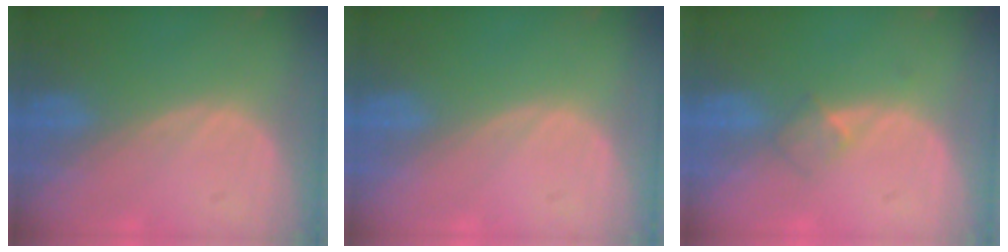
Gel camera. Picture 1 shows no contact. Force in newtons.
{"total": 0.0}
{"total": 2.3, "press": 2.0, "slide": 1.1}